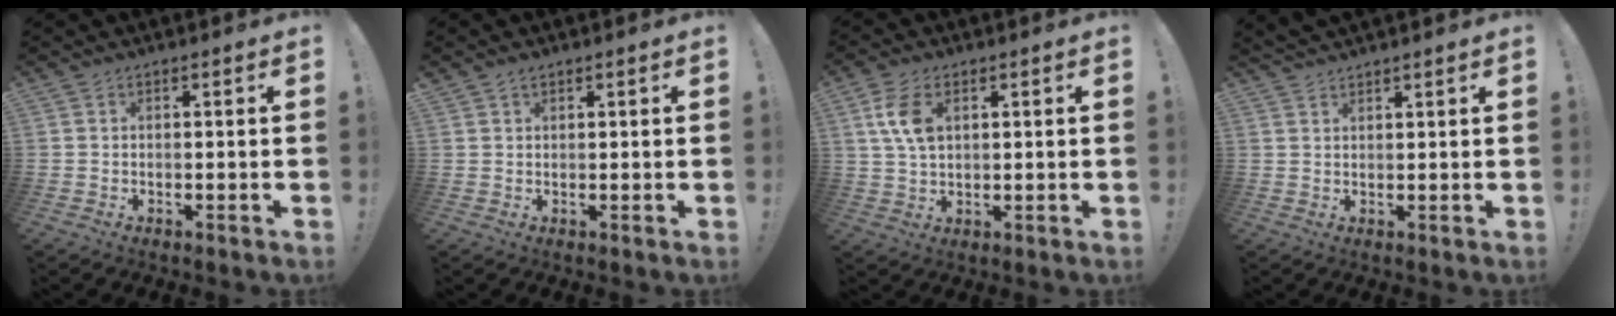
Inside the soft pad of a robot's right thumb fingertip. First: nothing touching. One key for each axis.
{"total": 1.1, "fx": 1.0, "fy": 0.5, "fz": 0.4, "tx": -0.002, "ty": -0.003, "tz": 0.017}
{"total": 7.8, "fx": 2.6, "fy": 4.7, "fz": 5.7, "tx": -0.112, "ty": -0.005, "tz": 0.047}
{"total": 2.3, "fx": 2.2, "fy": 0.1, "fz": 0.5, "tx": -0.006, "ty": -0.016, "tz": 0.041}